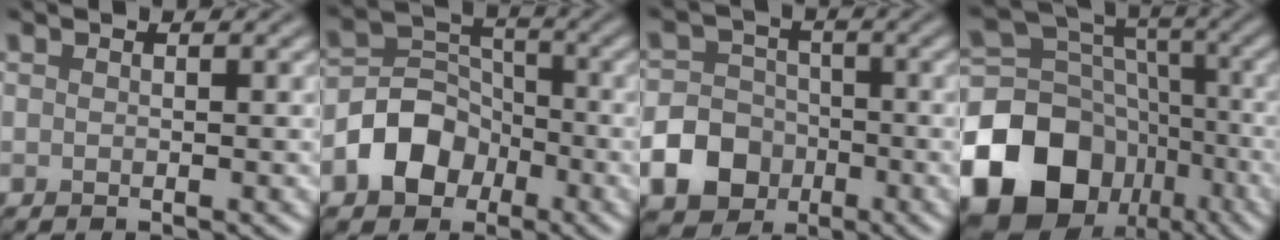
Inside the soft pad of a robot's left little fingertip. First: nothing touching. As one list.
[{"total": 5.4, "force": [-2.5, 4.1, 2.4], "torque": [-0.029, 0.004, -0.052]}, {"total": 8.2, "force": [-3.3, 7.0, 2.5], "torque": [-0.039, -0.012, -0.086]}, {"total": 17.0, "force": [-8.3, 12.9, 7.4], "torque": [-0.161, -0.013, -0.141]}]